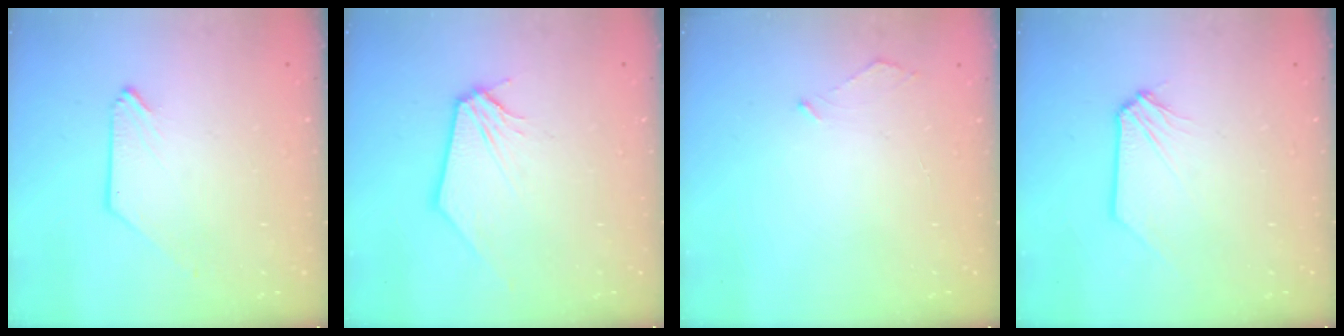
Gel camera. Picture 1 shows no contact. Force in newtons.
{"total": 0.0}
{"total": 2.6, "press": 2.6, "slide": 0.3}
{"total": 1.1, "press": 1.1, "slide": 0.2}